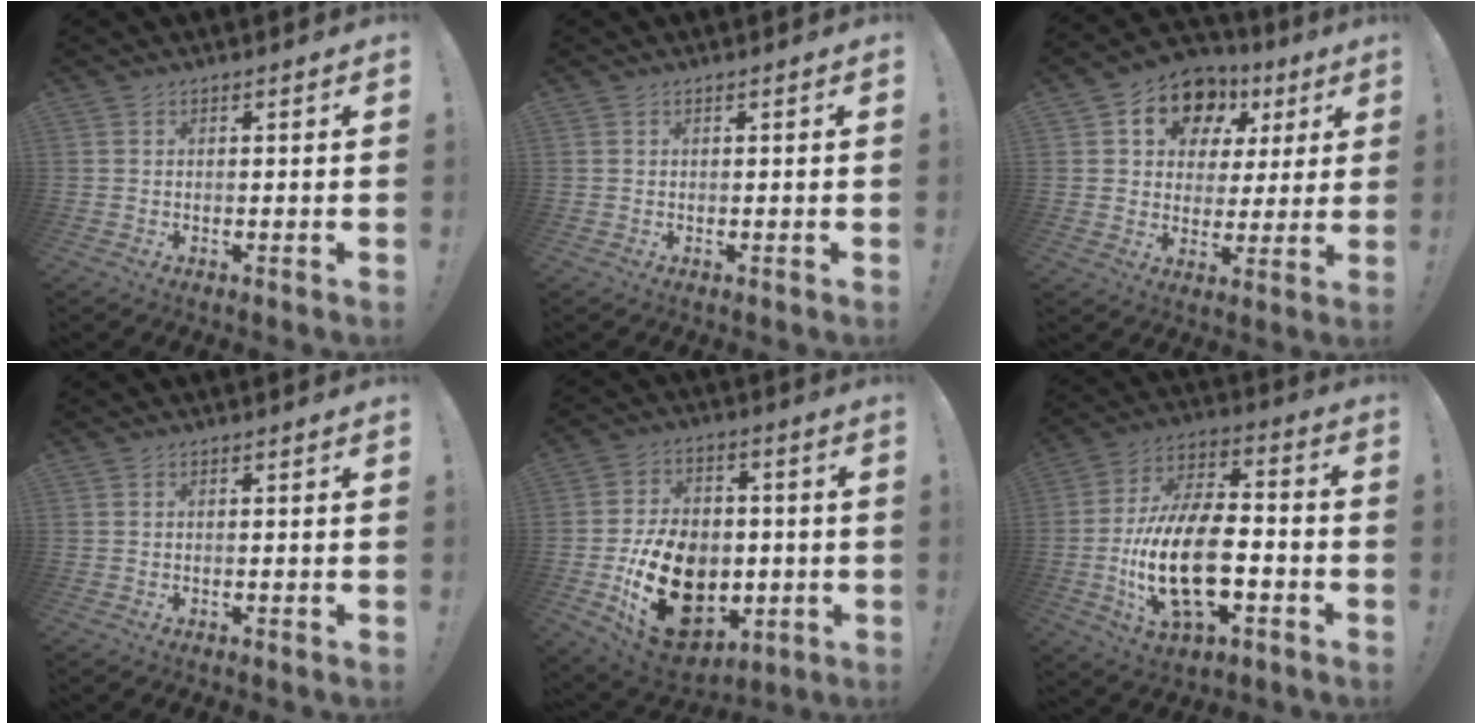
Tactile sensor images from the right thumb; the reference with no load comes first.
{"total": 0.0}
{"total": 12.1, "force": [5.9, 9.2, 5.3], "torque": [-0.084, -0.032, 0.110]}
{"total": 0.0}
{"total": 22.2, "force": [-5.0, 16.1, 14.5], "torque": [-0.232, 0.028, -0.063]}
{"total": 22.5, "force": [-5.5, 11.8, 18.4], "torque": [-0.358, 0.026, -0.088]}